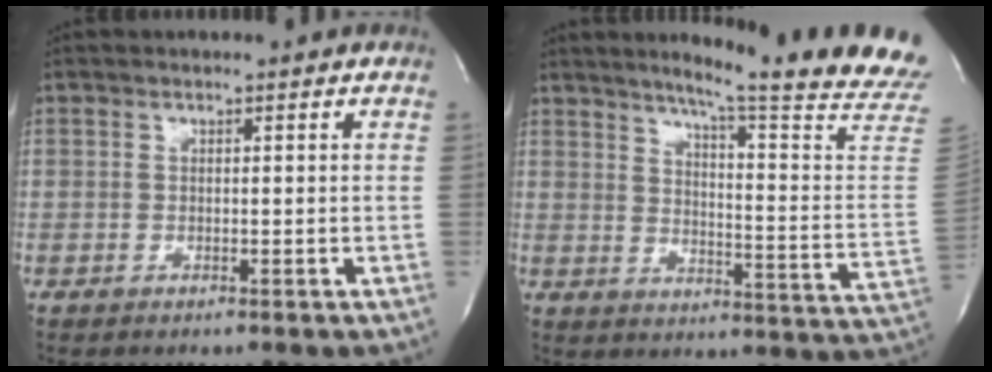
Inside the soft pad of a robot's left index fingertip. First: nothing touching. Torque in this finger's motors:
{"motor_torque": [0.04, -0.52, 0.20, 0.08]}